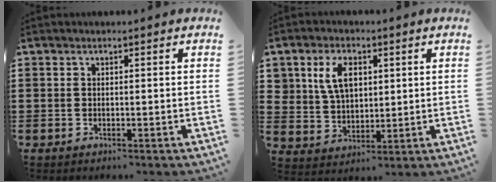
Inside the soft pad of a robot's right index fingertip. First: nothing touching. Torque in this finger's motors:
{"motor_torque": [0.12, 0.26, 0.13, 0.01]}